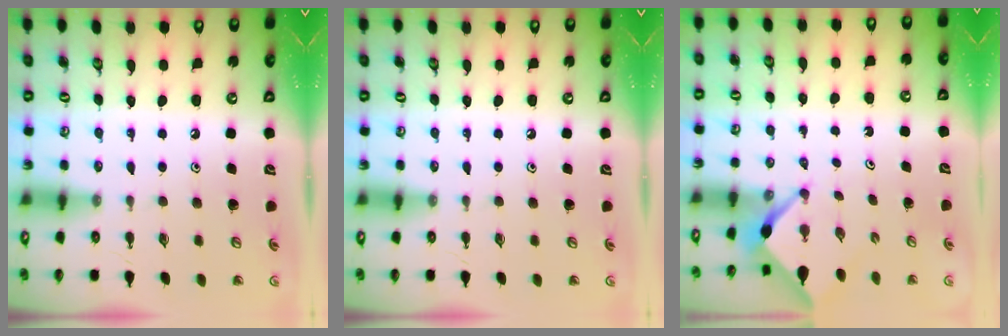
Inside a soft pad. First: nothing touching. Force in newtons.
{"total": 0.0}
{"total": 2.4, "press": 2.4, "slide": 0.3}